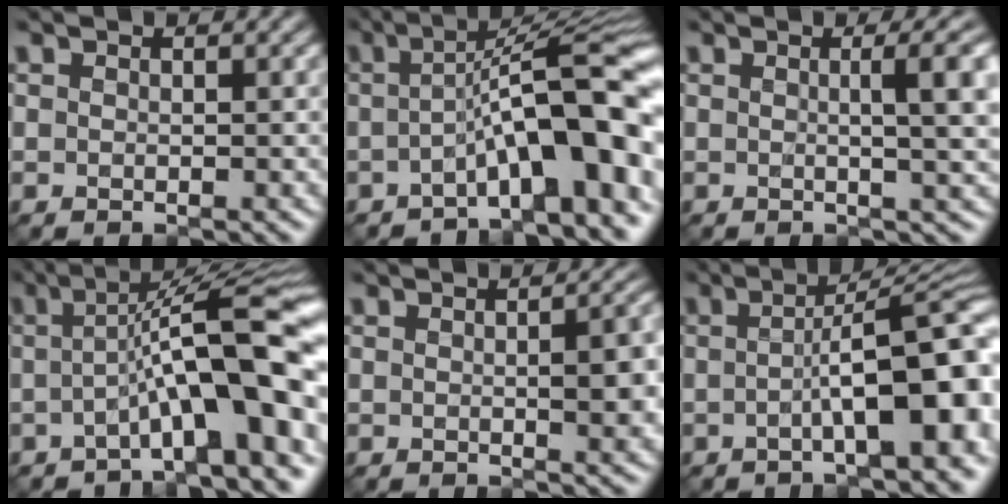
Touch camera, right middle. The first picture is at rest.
{"total": 10.7, "force": [-2.4, 2.3, 10.2], "torque": [-0.134, 0.017, -0.044]}
{"total": 5.4, "force": [0.8, 1.5, 5.1], "torque": [-0.053, 0.010, 0.006]}
{"total": 11.1, "force": [-1.5, 2.1, 10.8], "torque": [-0.148, 0.021, -0.032]}
{"total": 4.0, "force": [-0.1, 1.3, 3.7], "torque": [-0.055, -0.001, 0.001]}
{"total": 9.9, "force": [-1.5, 2.9, 9.4], "torque": [-0.123, 0.008, -0.025]}